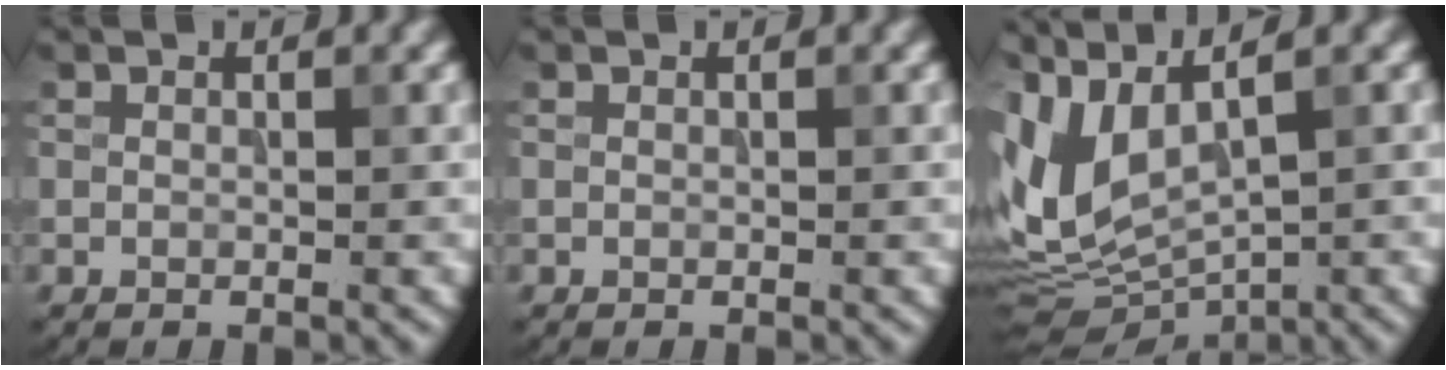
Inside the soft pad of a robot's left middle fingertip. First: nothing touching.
{"total": 0.0}
{"total": 7.9, "force": [1.7, 3.9, 6.6], "torque": [-0.162, -0.006, 0.056]}